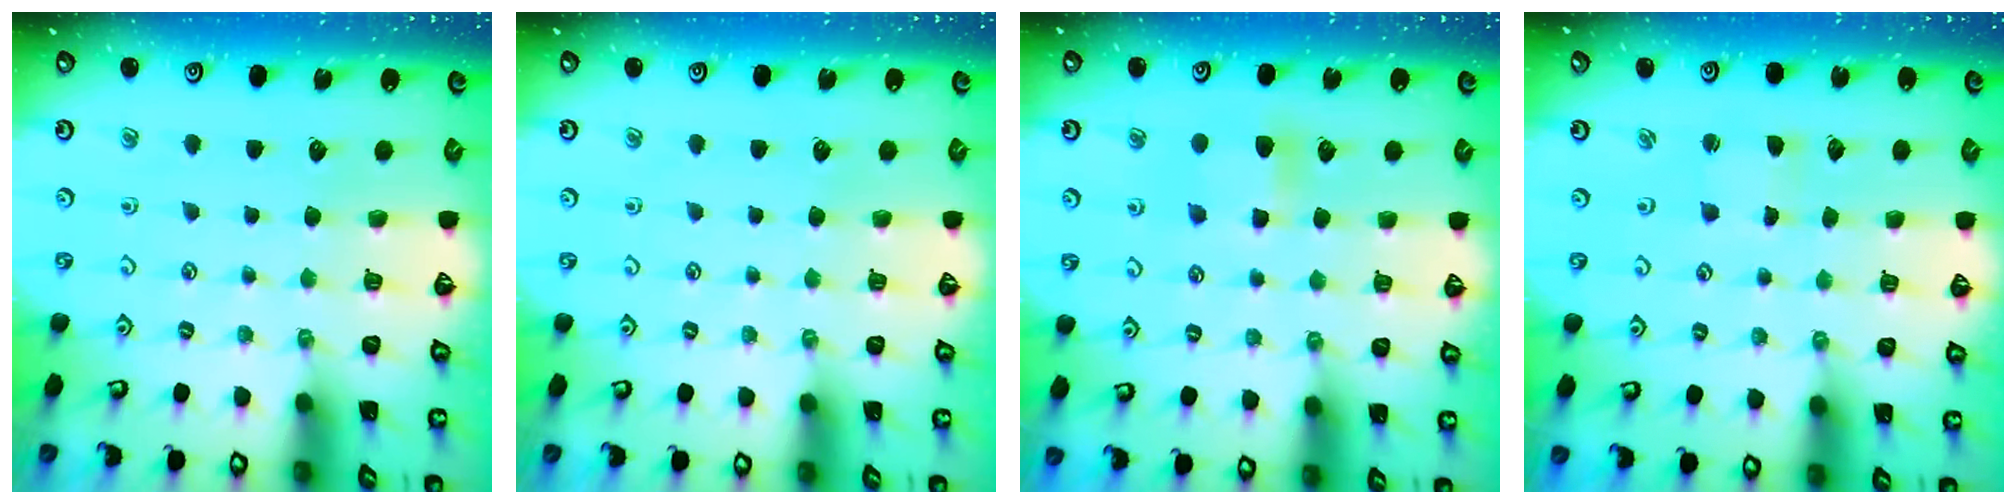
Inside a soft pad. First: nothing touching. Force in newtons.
{"total": 0.0}
{"total": 6.4, "press": 6.3, "slide": 0.9}
{"total": 2.2, "press": 2.2, "slide": 0.1}